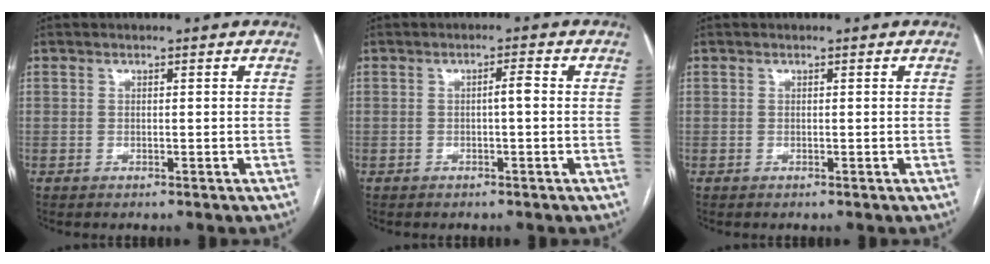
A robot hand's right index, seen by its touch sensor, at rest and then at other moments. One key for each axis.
{"total": 1.7, "fx": -0.1, "fy": 0.1, "fz": 1.7, "tx": -0.026, "ty": 0.004, "tz": -0.001}
{"total": 0.0}